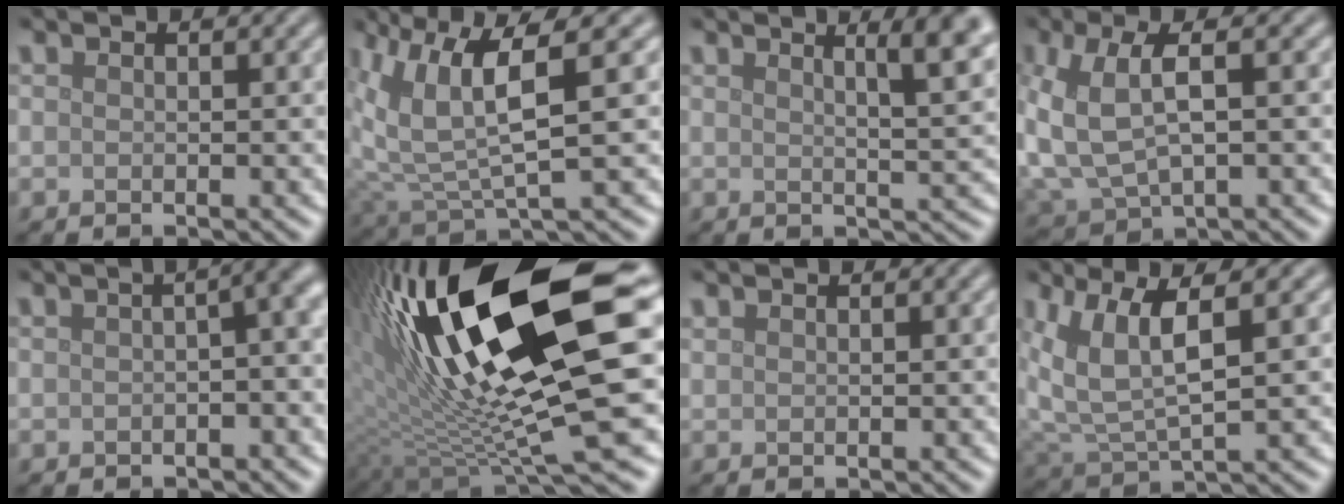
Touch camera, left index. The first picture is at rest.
{"total": 7.4, "force": [2.8, 1.9, 6.6], "torque": [-0.139, 0.004, 0.056]}
{"total": 6.2, "force": [2.9, 1.8, 5.1], "torque": [-0.038, 0.022, 0.026]}
{"total": 7.6, "force": [0.4, 4.1, 6.4], "torque": [-0.161, -0.001, 0.012]}
{"total": 6.2, "force": [0.6, 2.4, 5.7], "torque": [-0.035, 0.026, -0.002]}
{"total": 19.4, "force": [5.3, 5.6, 17.8], "torque": [-0.297, -0.002, 0.096]}
{"total": 0.7, "force": [0.7, 0.1, 0.2], "torque": [-0.005, 0.003, 0.015]}
{"total": 6.2, "force": [2.7, 2.2, 5.2], "torque": [-0.128, 0.002, 0.059]}